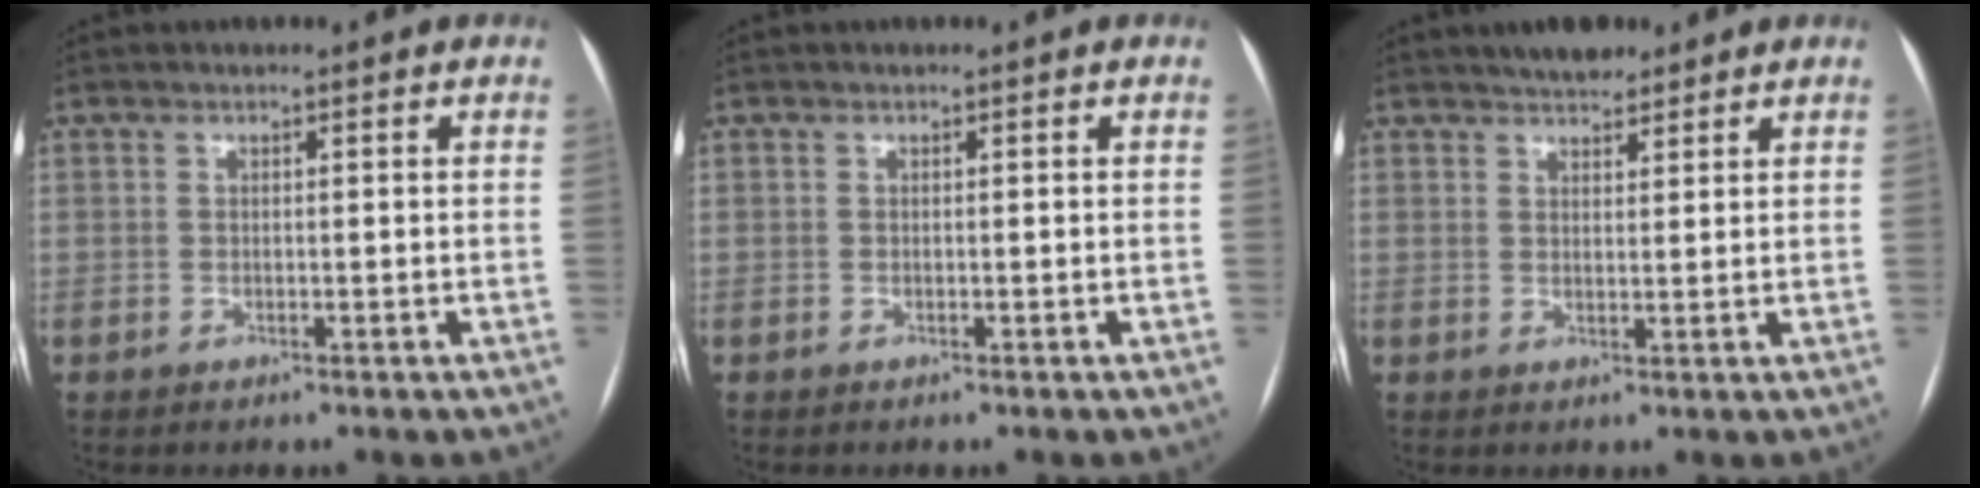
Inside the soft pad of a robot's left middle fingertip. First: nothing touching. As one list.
[{"total": 0.0}, {"total": 4.2, "force": [3.5, 1.6, 1.6], "torque": [-0.028, 0.011, 0.057]}]